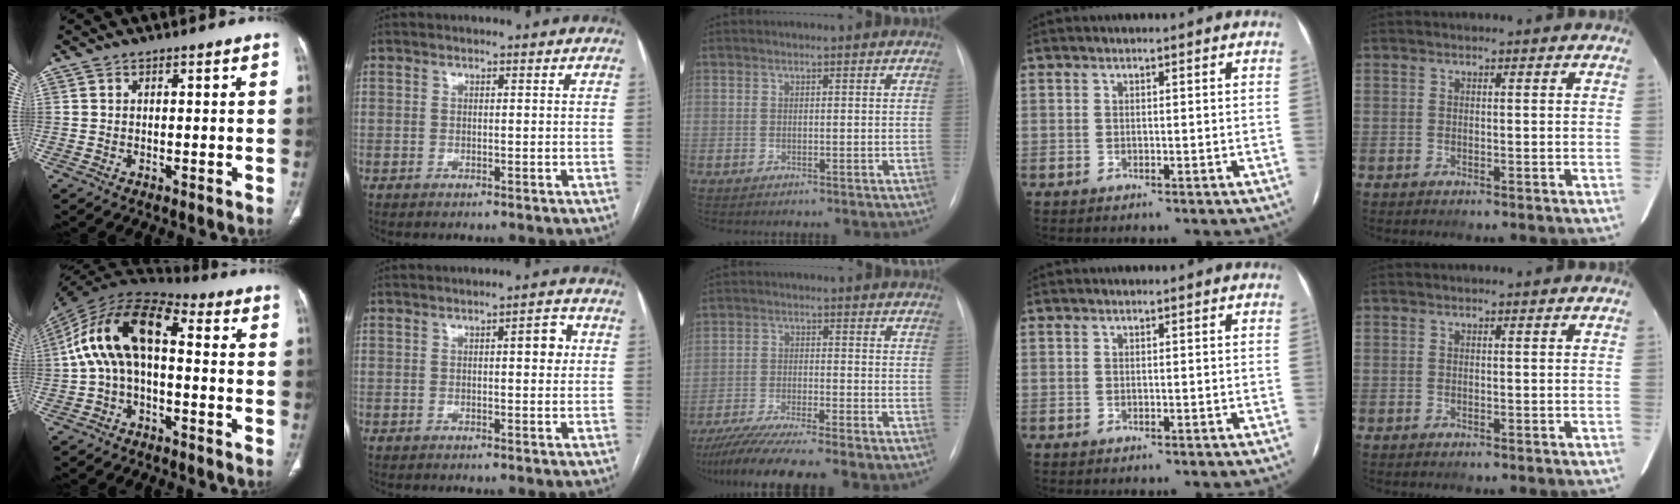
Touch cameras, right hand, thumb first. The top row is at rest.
{"thumb": {"total": 15.1, "force": [0.4, 7.9, 12.9], "torque": [-0.237, 0.050, -0.002]}, "index": {"total": 3.4, "force": [0.8, 1.0, 3.2], "torque": [-0.038, 0.007, 0.008]}, "middle": {"total": 10.8, "force": [-8.7, -0.2, 6.3], "torque": [-0.102, -0.026, -0.141]}}